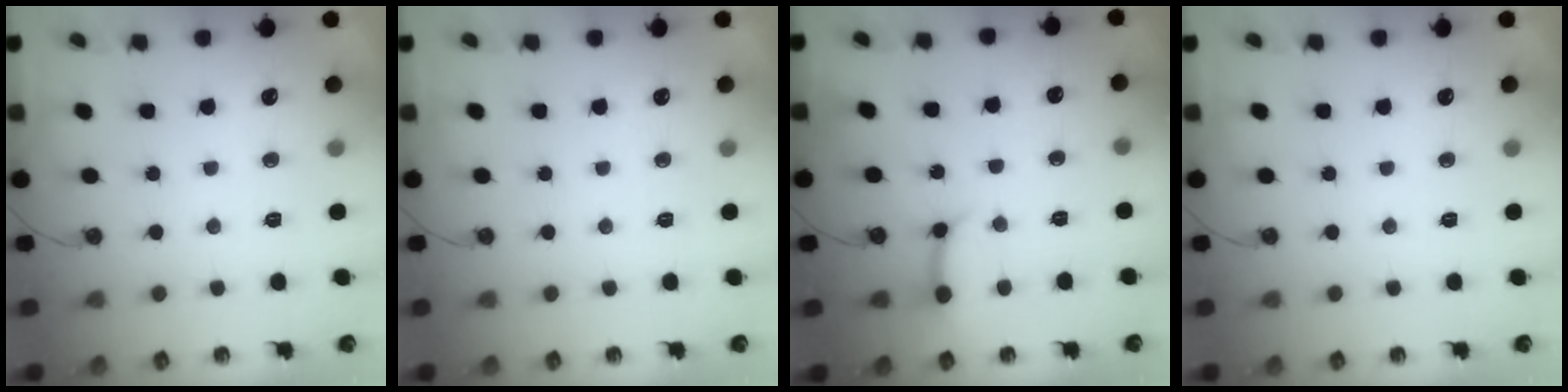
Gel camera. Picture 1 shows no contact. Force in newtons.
{"total": 0.0}
{"total": 9.9, "press": 9.9, "slide": 1.1}
{"total": 0.0}